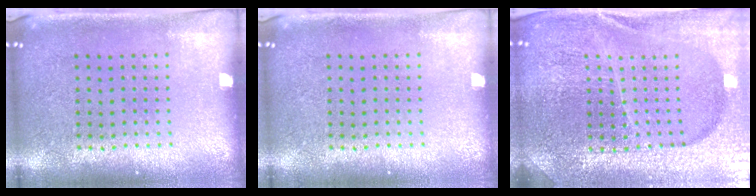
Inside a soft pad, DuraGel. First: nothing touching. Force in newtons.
{"total": 0.0}
{"total": 5.2, "press": 4.7, "slide": 2.1}